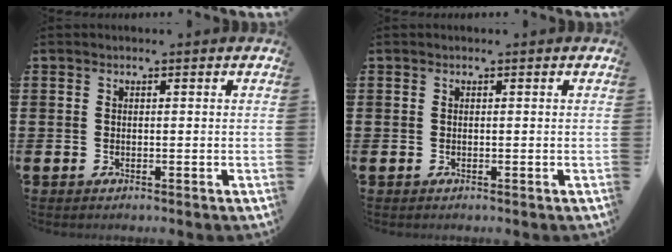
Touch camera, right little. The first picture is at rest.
{"total": 0.0}